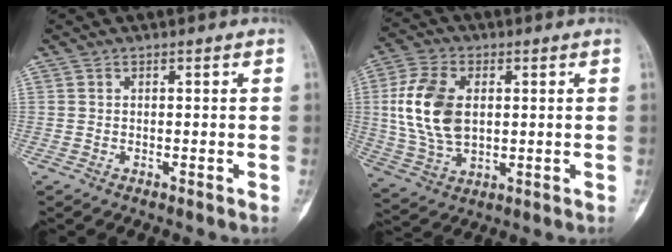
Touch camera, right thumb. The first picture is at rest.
{"total": 13.7, "force": [1.8, 8.5, 10.7], "torque": [-0.212, 0.000, 0.037]}